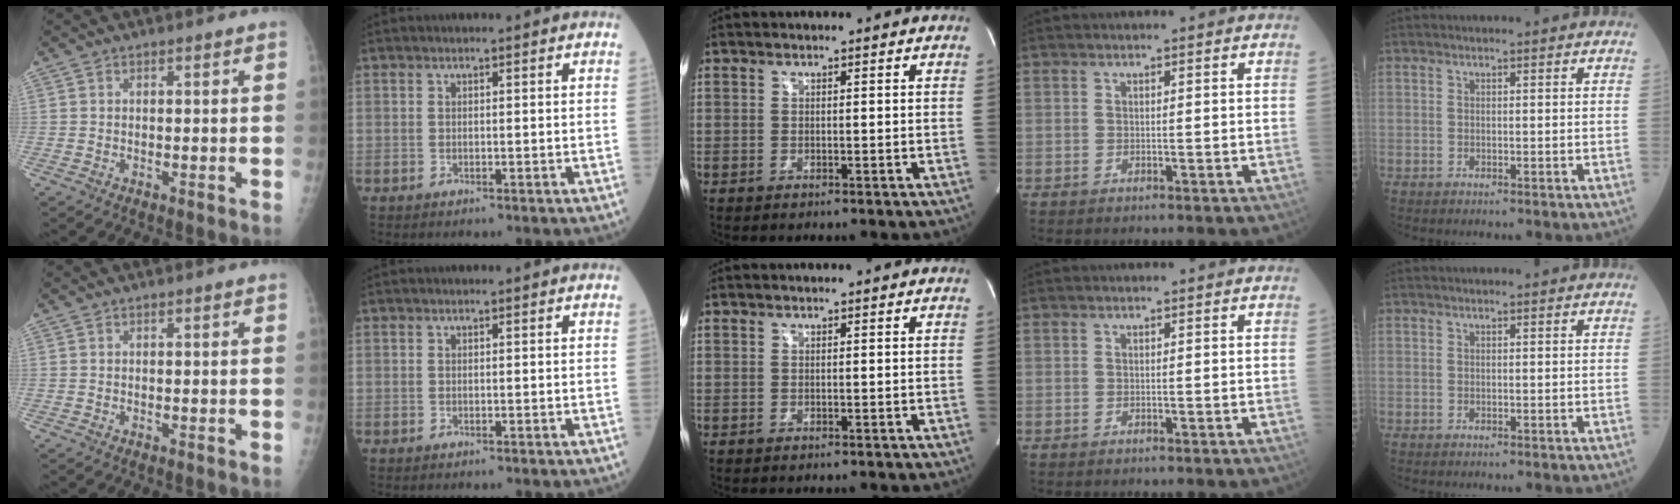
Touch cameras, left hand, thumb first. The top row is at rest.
{}